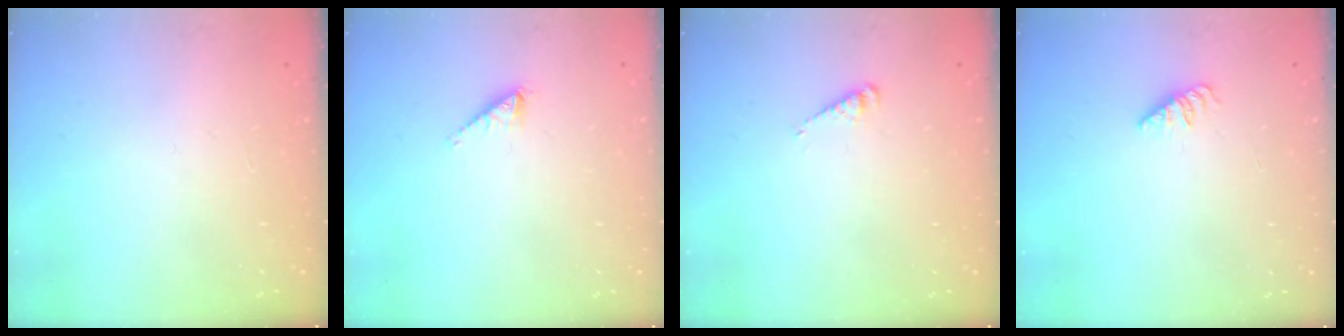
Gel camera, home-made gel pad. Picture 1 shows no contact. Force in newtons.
{"total": 0.5, "press": 0.5, "slide": 0.1}
{"total": 2.7, "press": 2.7, "slide": 0.3}
{"total": 1.1, "press": 1.1, "slide": 0.3}